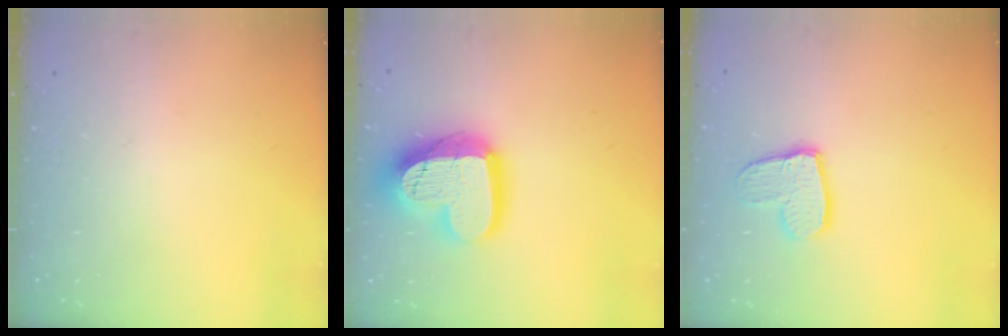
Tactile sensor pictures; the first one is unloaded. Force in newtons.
{"total": 19.9, "press": 19.9, "slide": 1.5}
{"total": 11.4, "press": 11.4, "slide": 1.0}